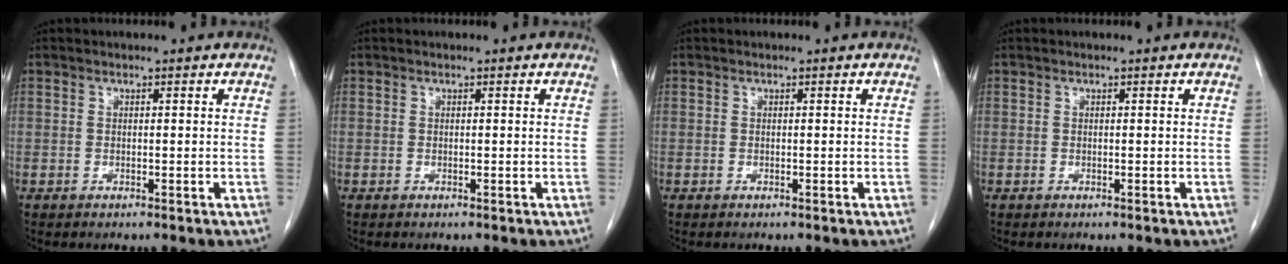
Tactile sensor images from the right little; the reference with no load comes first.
{"total": 0.0}
{"total": 0.0}
{"total": 0.0}